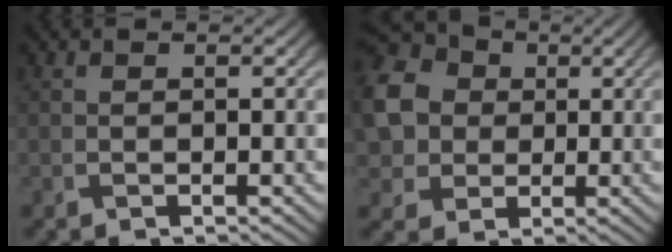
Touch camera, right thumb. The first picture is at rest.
{"total": 11.7, "force": [1.5, 10.2, 5.6], "torque": [-0.178, -0.001, 0.017]}